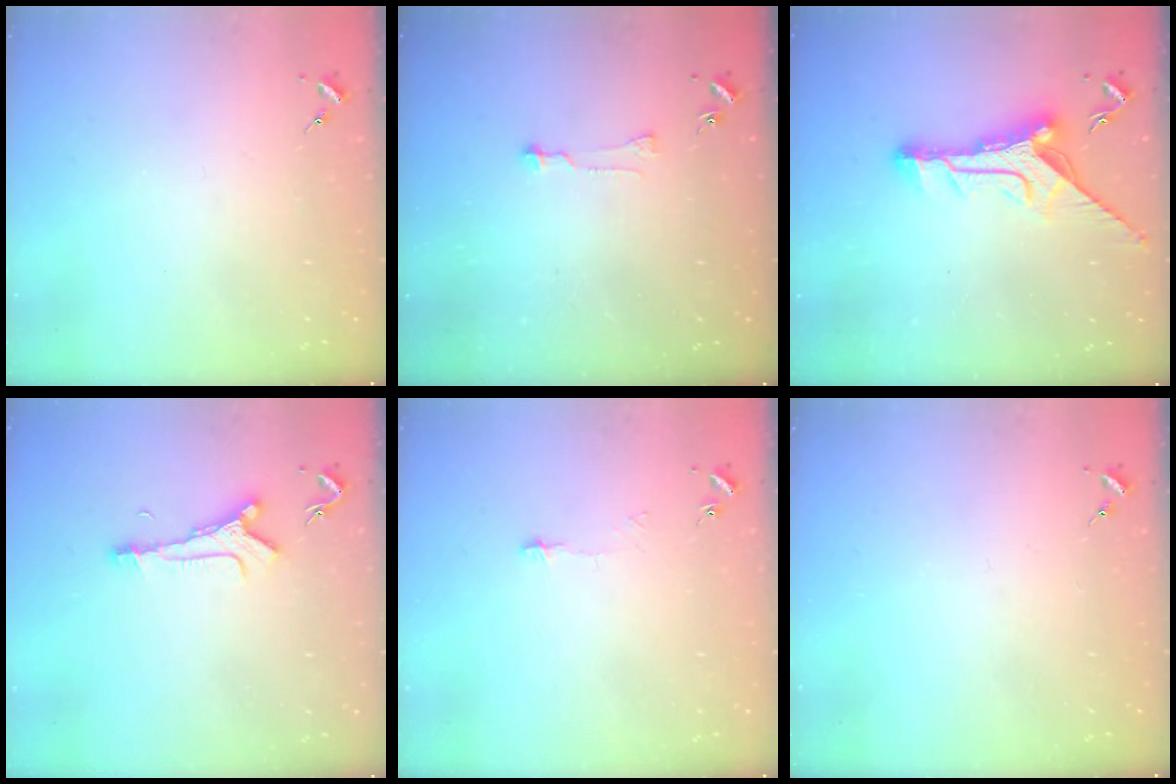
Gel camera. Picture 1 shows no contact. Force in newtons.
{"total": 6.0, "press": 6.0, "slide": 0.5}
{"total": 13.8, "press": 13.8, "slide": 1.3}
{"total": 7.8, "press": 7.7, "slide": 0.6}
{"total": 3.2, "press": 3.2, "slide": 0.3}
{"total": 0.0}